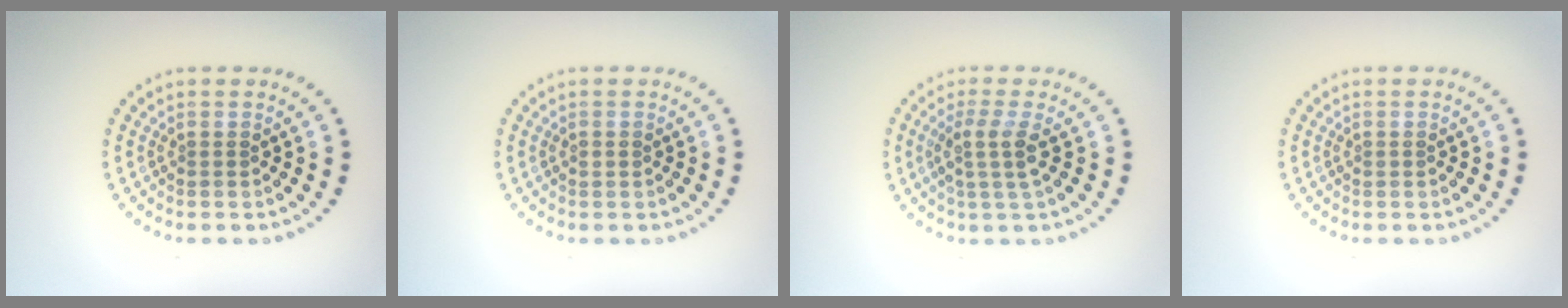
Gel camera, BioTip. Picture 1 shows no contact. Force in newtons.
{"total": 0.8, "press": 0.7, "slide": 0.2}
{"total": 2.7, "press": 2.1, "slide": 1.6}
{"total": 0.0}